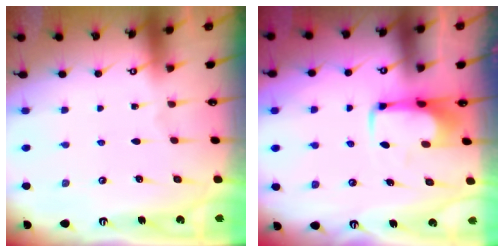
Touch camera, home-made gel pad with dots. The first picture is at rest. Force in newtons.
{"total": 4.9, "press": 4.8, "slide": 1.2}